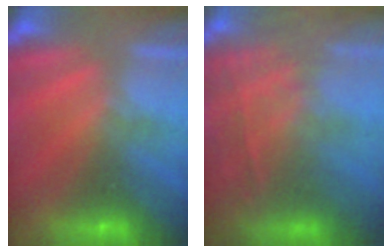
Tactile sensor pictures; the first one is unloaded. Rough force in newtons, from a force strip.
{"total": 11.2}